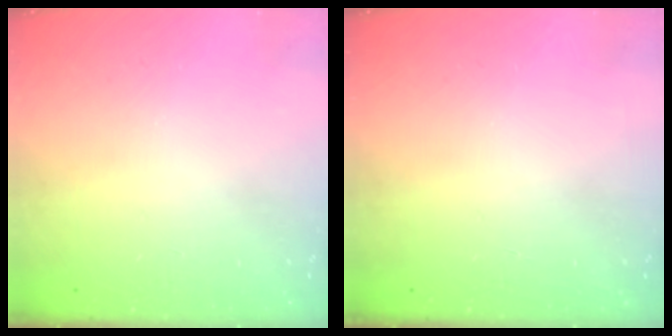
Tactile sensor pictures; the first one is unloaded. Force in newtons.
{"total": 0.0}